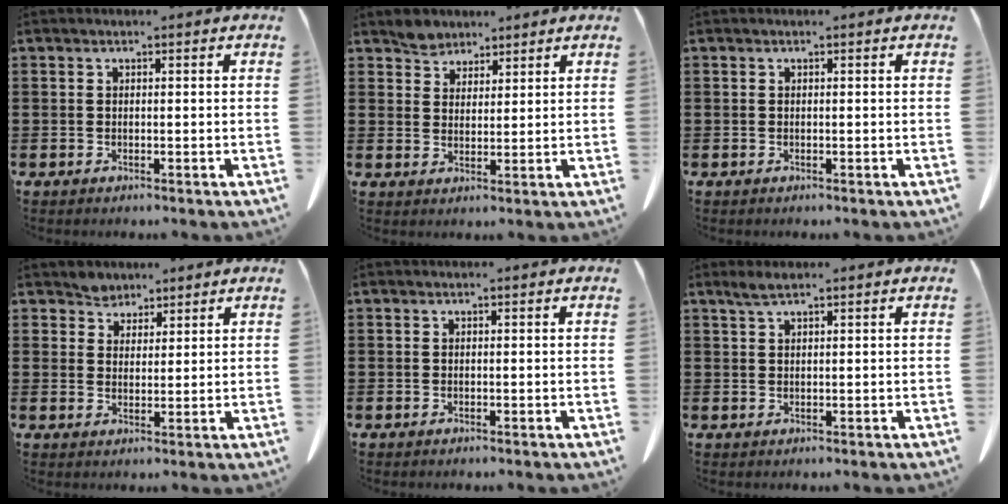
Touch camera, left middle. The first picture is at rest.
{"total": 3.4, "force": [2.9, 1.8, 0.2], "torque": [-0.015, 0.006, 0.057]}
{"total": 0.0}
{"total": 3.0, "force": [2.6, 1.5, -0.1], "torque": [-0.010, 0.005, 0.051]}
{"total": 0.0}
{"total": 2.0, "force": [1.4, 0.4, 1.4], "torque": [-0.031, 0.002, 0.025]}